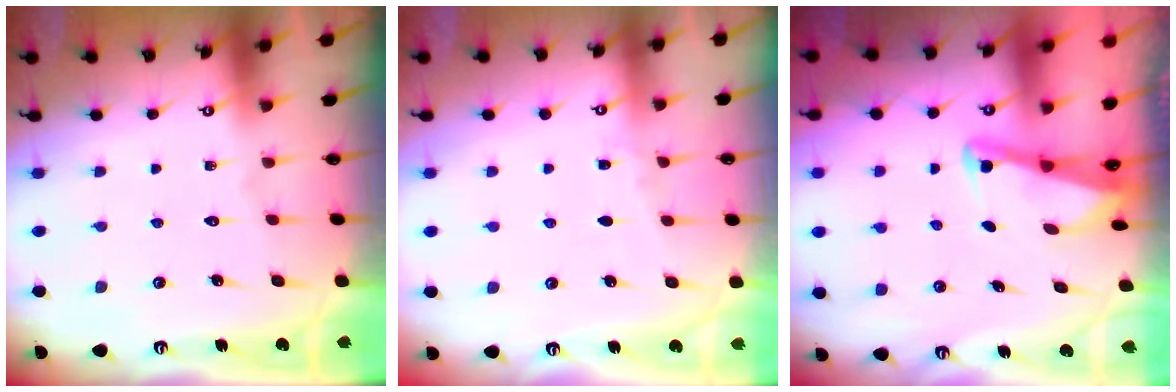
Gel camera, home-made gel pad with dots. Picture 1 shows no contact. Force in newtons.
{"total": 2.6, "press": 2.5, "slide": 0.4}
{"total": 3.0, "press": 3.0, "slide": 0.3}